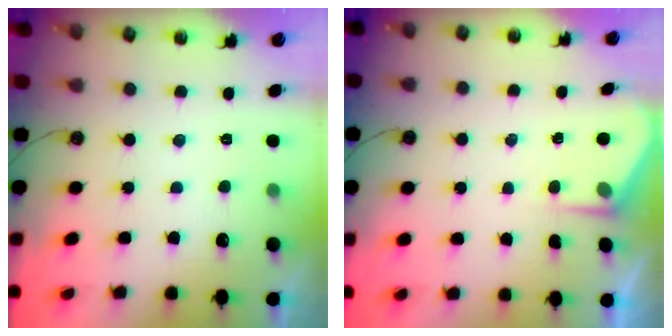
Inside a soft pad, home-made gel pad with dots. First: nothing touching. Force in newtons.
{"total": 2.5, "press": 2.5, "slide": 0.4}